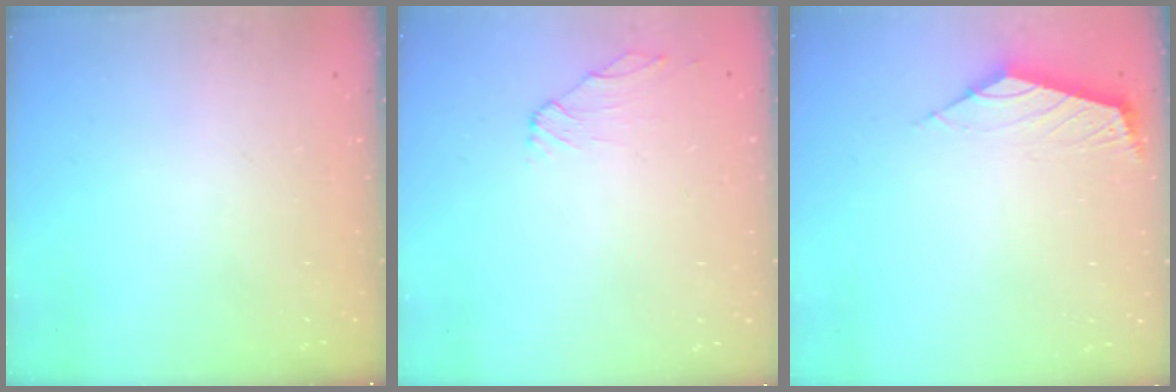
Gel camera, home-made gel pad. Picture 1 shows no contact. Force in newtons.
{"total": 0.6, "press": 0.5, "slide": 0.3}
{"total": 2.5, "press": 2.4, "slide": 0.7}